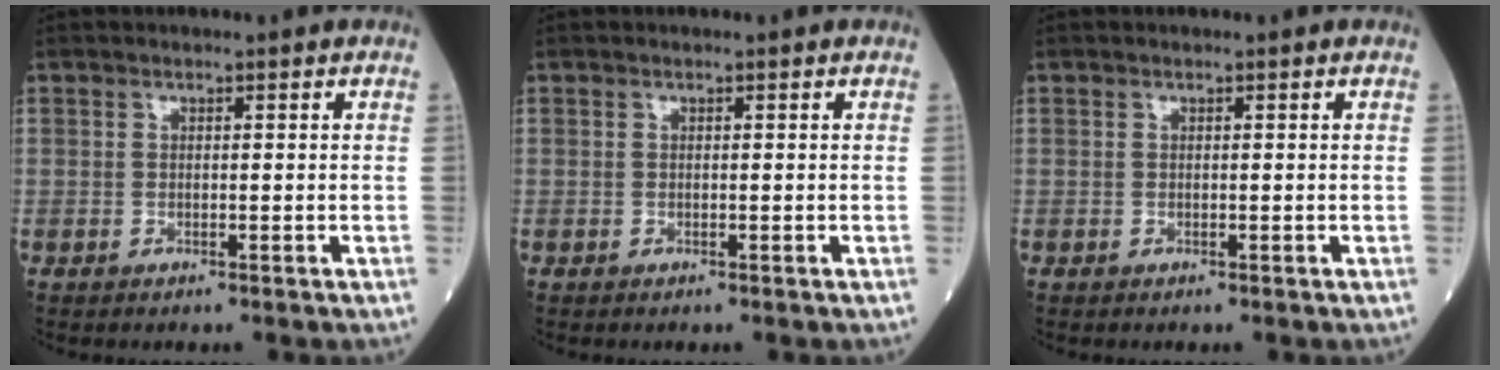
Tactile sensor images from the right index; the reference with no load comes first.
{"total": 0.0}
{"total": 0.0}